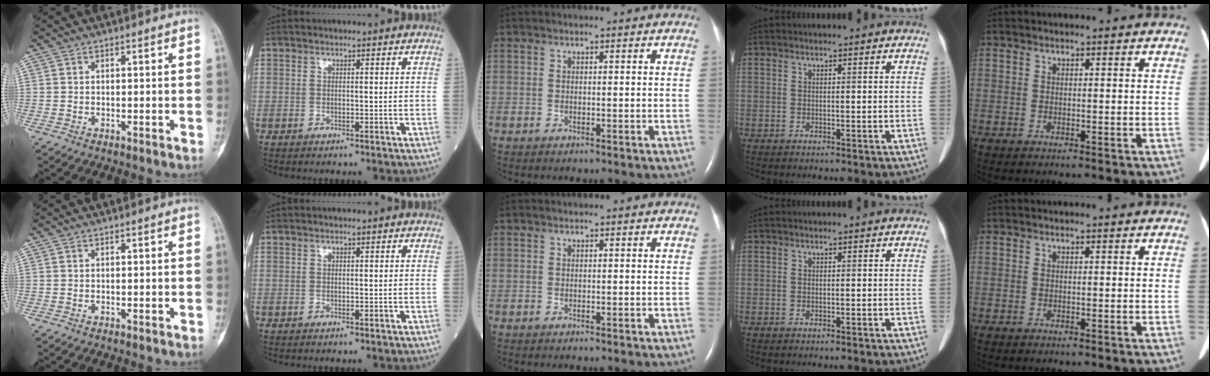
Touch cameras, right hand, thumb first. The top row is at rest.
{}